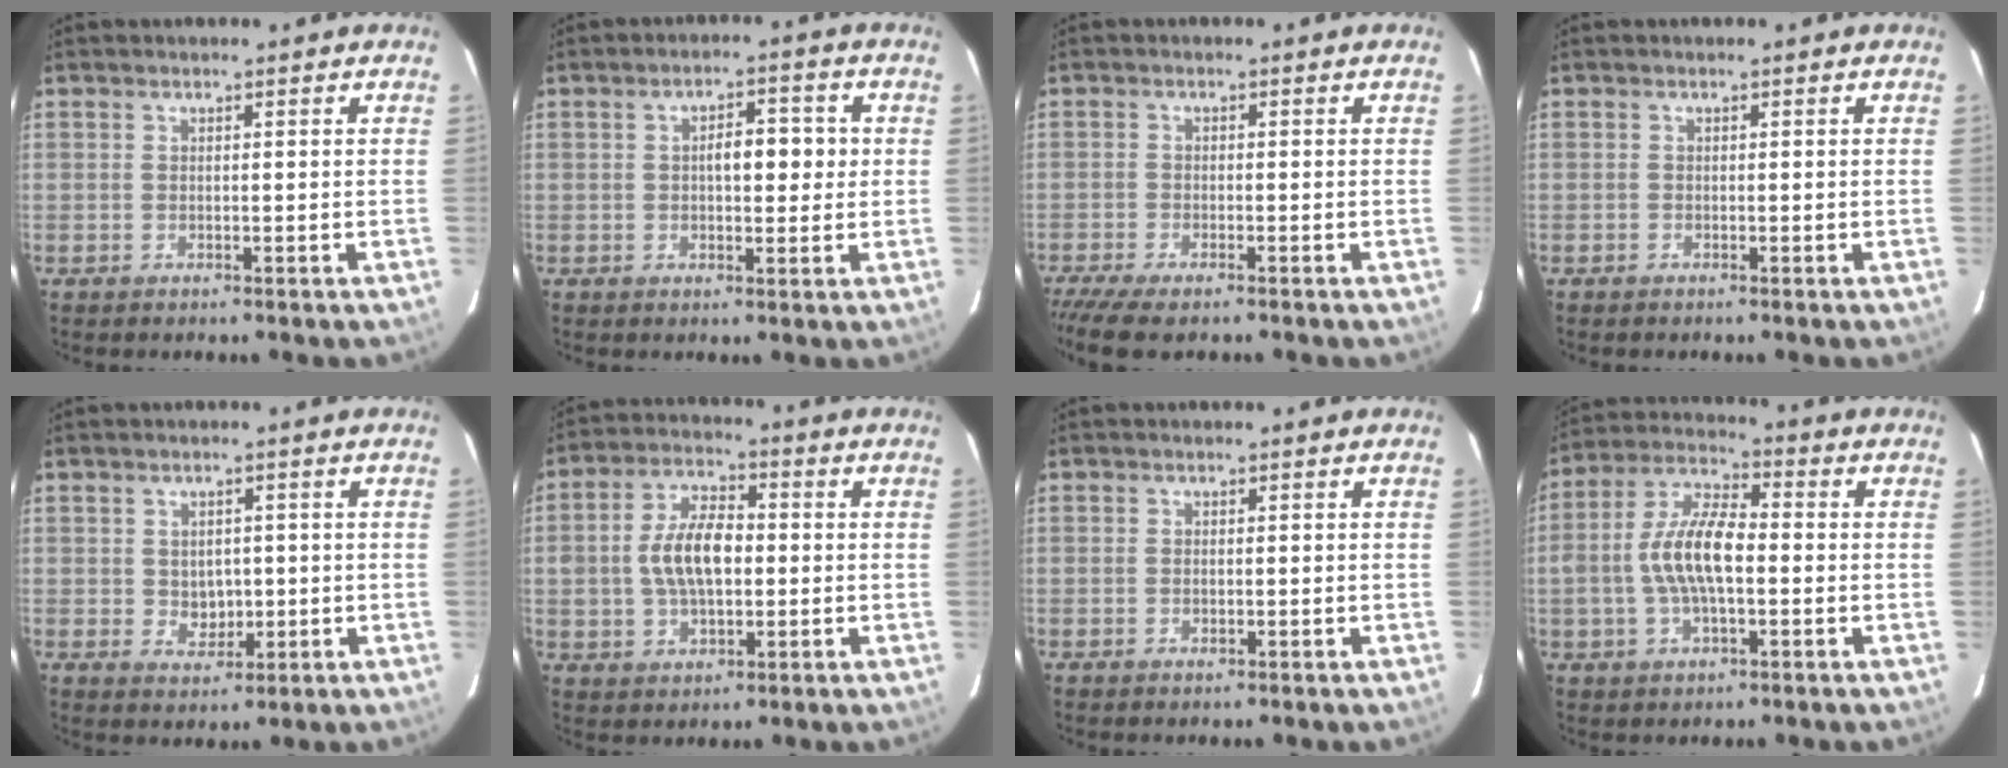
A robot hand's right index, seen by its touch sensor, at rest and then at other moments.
{"total": 5.4, "force": [0.4, 2.6, 4.7], "torque": [-0.074, 0.013, 0.008]}
{"total": 6.4, "force": [-5.3, 1.1, 3.5], "torque": [-0.088, -0.032, -0.098]}
{"total": 0.0}
{"total": 4.0, "force": [0.0, 3.5, 2.0], "torque": [-0.033, 0.001, 0.008]}
{"total": 10.4, "force": [-0.1, 5.8, 8.6], "torque": [-0.168, 0.016, 0.001]}
{"total": 0.8, "force": [-0.1, 0.6, 0.6], "torque": [-0.009, 0.001, -0.002]}
{"total": 11.1, "force": [-1.3, 4.7, 10.0], "torque": [-0.206, 0.013, -0.025]}